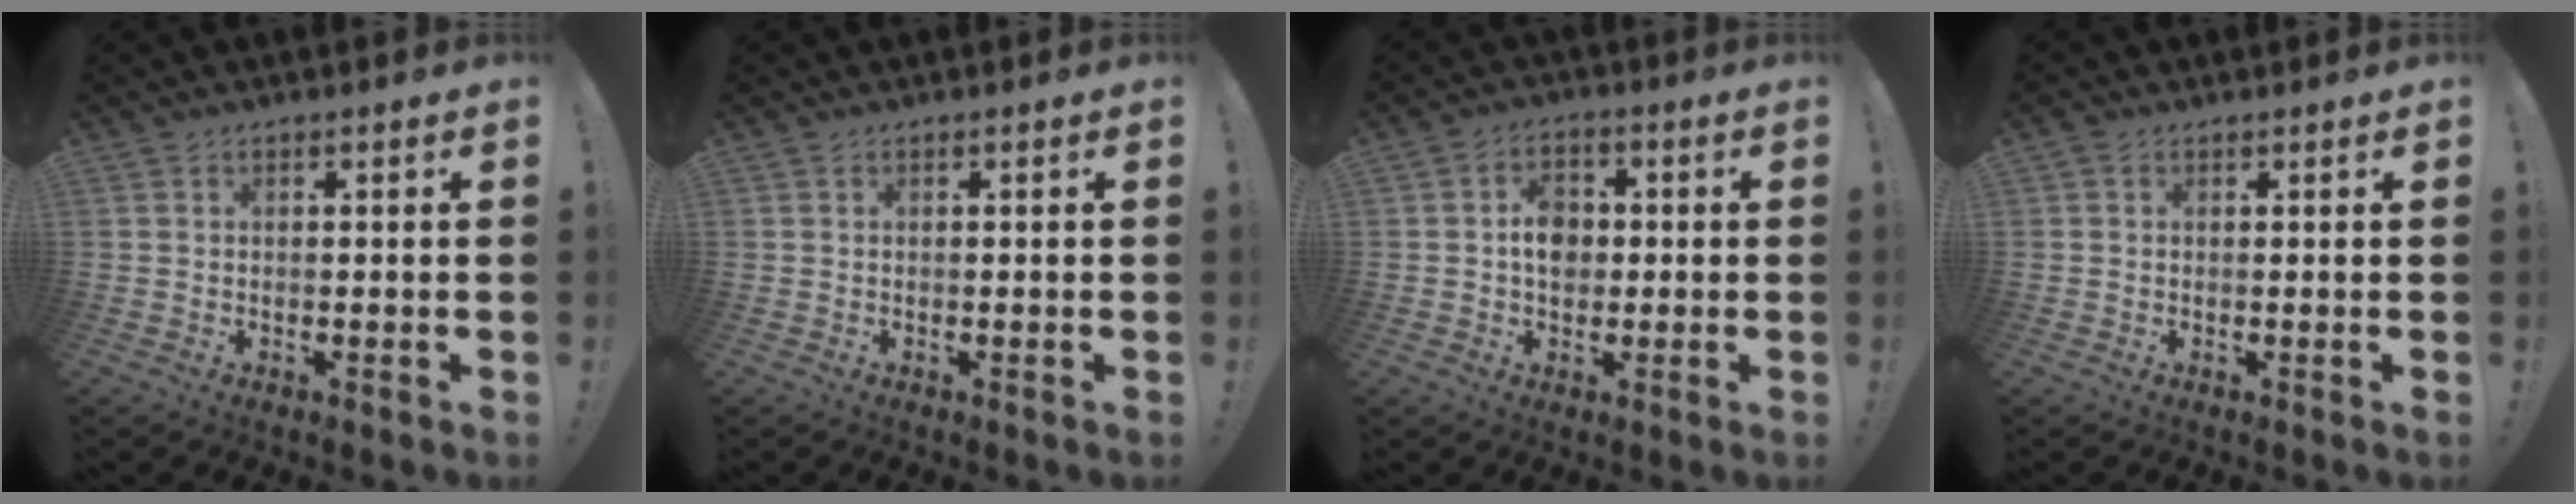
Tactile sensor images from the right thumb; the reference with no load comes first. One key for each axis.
{"total": 0.0}
{"total": 7.2, "fx": 0.0, "fy": 5.7, "fz": 4.5, "tx": -0.058, "ty": 0.007, "tz": 0.000}
{"total": 0.0}